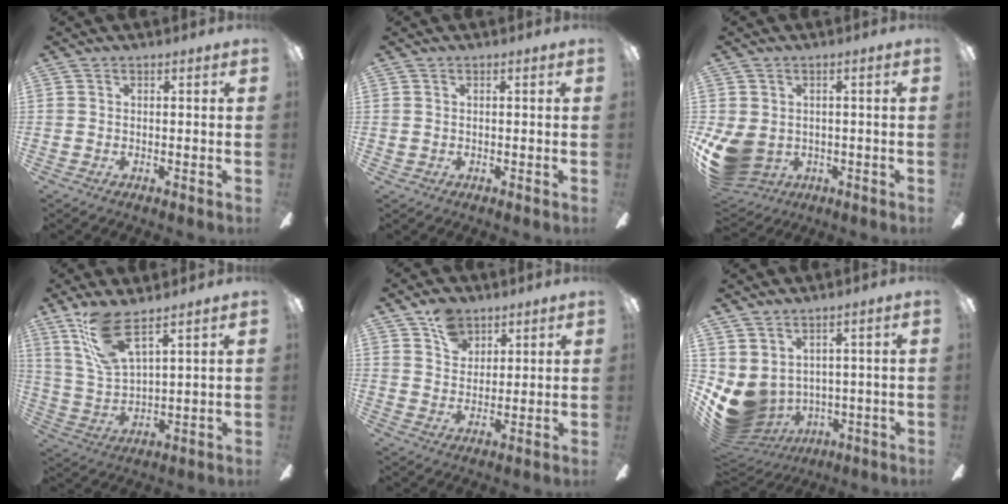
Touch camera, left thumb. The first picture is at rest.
{"total": 0.8, "force": [0.3, 0.7, 0.4], "torque": [-0.009, 0.004, 0.005]}
{"total": 8.7, "force": [-1.9, 6.9, 4.9], "torque": [-0.119, 0.003, -0.031]}
{"total": 11.7, "force": [8.1, 3.3, 7.8], "torque": [-0.176, -0.026, 0.150]}
{"total": 7.4, "force": [5.1, 4.7, 2.6], "torque": [-0.044, -0.011, 0.094]}
{"total": 8.3, "force": [0.4, 7.2, 4.0], "torque": [-0.127, -0.024, 0.020]}